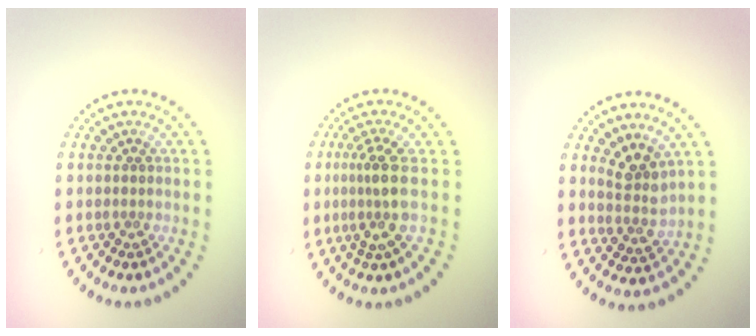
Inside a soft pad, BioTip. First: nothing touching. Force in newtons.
{"total": 3.0, "press": 2.1, "slide": 2.1}
{"total": 2.6, "press": 2.0, "slide": 1.7}